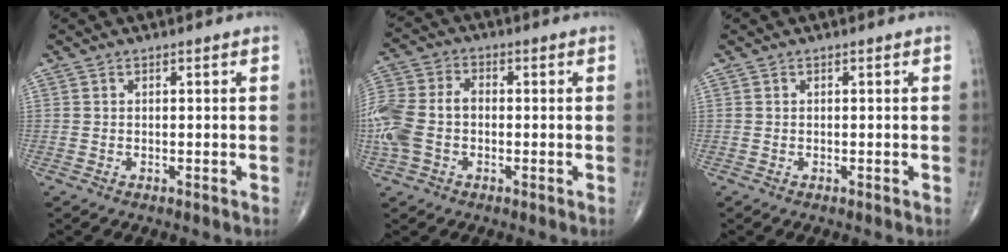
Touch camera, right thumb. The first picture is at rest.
{"total": 12.7, "force": [-1.8, 8.8, 8.9], "torque": [-0.223, 0.029, -0.039]}
{"total": 0.0}